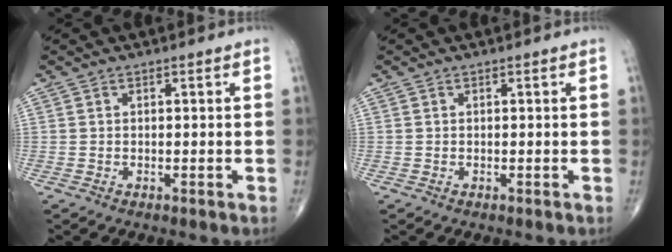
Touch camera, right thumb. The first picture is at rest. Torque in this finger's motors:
{"motor_torque": [-0.05, -0.06, 0.01, 0.00, 0.02]}